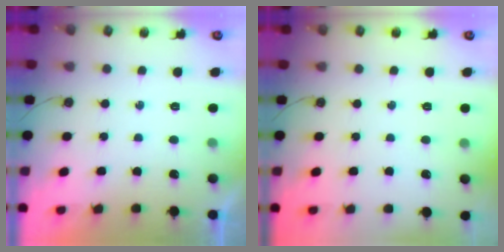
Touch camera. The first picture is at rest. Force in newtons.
{"total": 0.0}